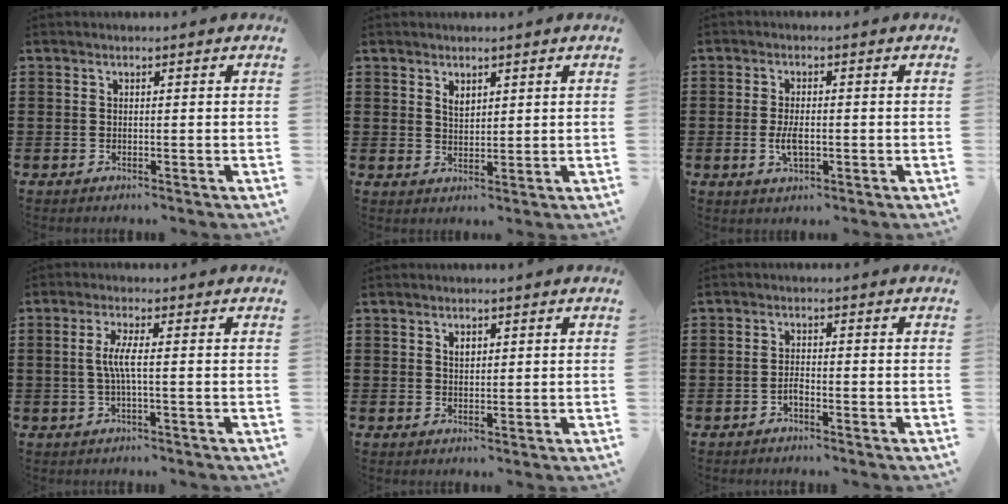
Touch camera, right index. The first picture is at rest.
{"total": 2.0, "force": [1.4, 1.1, 0.9], "torque": [-0.020, 0.003, 0.027]}
{"total": 3.9, "force": [-0.7, 1.7, 3.4], "torque": [-0.069, 0.001, -0.014]}
{"total": 3.7, "force": [-0.2, 0.2, 3.7], "torque": [-0.083, -0.008, -0.013]}
{"total": 1.5, "force": [0.8, 0.9, 0.9], "torque": [-0.020, 0.006, 0.013]}
{"total": 1.6, "force": [-1.1, 0.6, 1.1], "torque": [-0.024, 0.000, -0.020]}